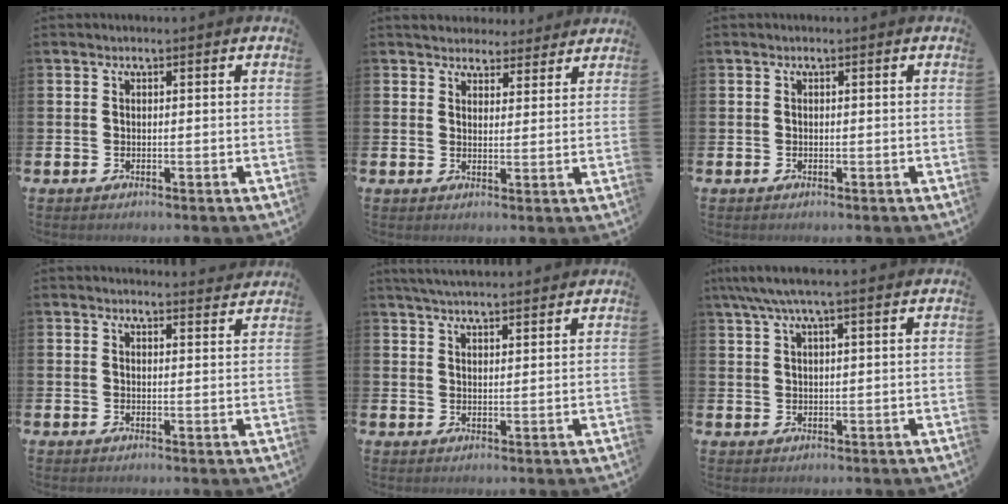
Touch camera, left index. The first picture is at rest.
{"total": 4.1, "force": [3.8, 1.4, -0.2], "torque": [-0.003, -0.022, 0.068]}
{"total": 0.0}
{"total": 2.6, "force": [2.6, 0.3, 0.0], "torque": [0.016, -0.023, 0.043]}
{"total": 4.0, "force": [4.0, 0.2, 0.7], "torque": [-0.018, -0.015, 0.072]}
{"total": 4.3, "force": [3.3, 0.4, 2.8], "torque": [-0.068, 0.001, 0.061]}